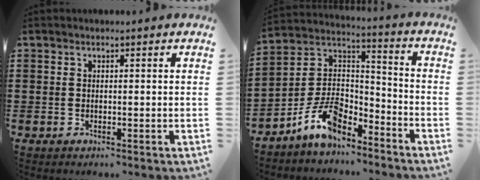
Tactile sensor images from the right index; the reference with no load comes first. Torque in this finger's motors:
{"motor_torque": [2.14, 0.00, 1.05, 0.17]}